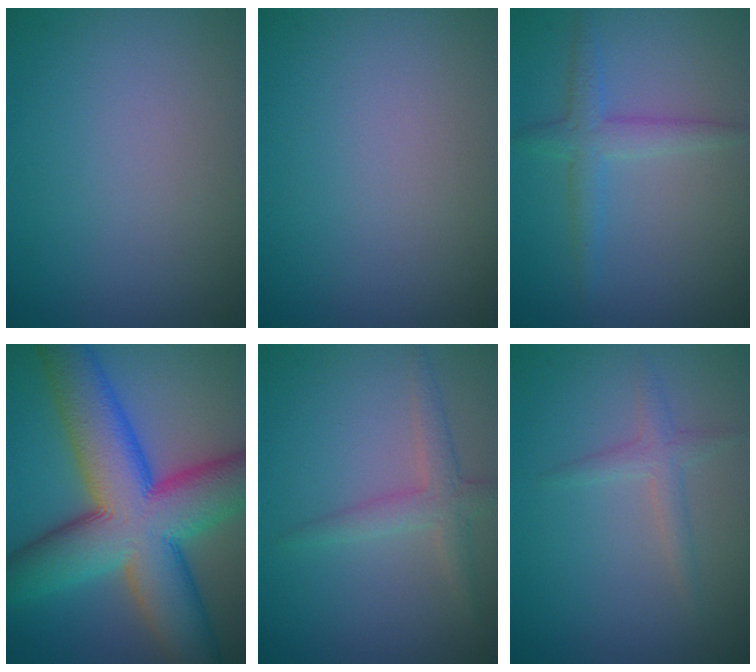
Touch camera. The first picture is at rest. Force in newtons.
{"total": 0.0}
{"total": 2.5, "press": 2.5, "slide": 0.1}
{"total": 14.6, "press": 14.6, "slide": 0.4}
{"total": 2.4, "press": 2.4, "slide": 0.1}
{"total": 1.5, "press": 1.5, "slide": 0.0}